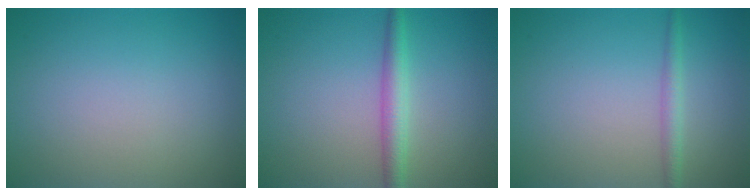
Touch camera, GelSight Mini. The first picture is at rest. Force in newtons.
{"total": 2.6, "press": 2.6, "slide": 0.1}
{"total": 1.6, "press": 1.6, "slide": 0.1}